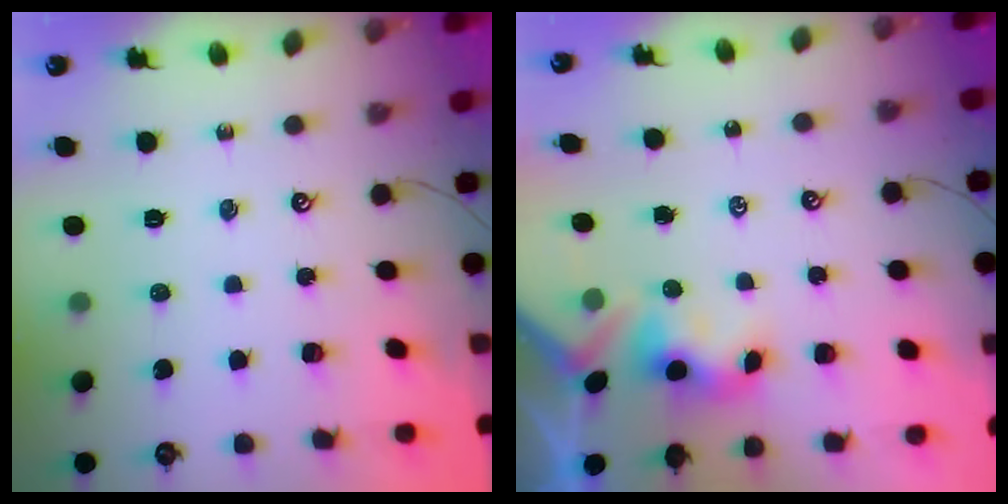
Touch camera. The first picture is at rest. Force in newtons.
{"total": 3.3, "press": 3.3, "slide": 0.4}